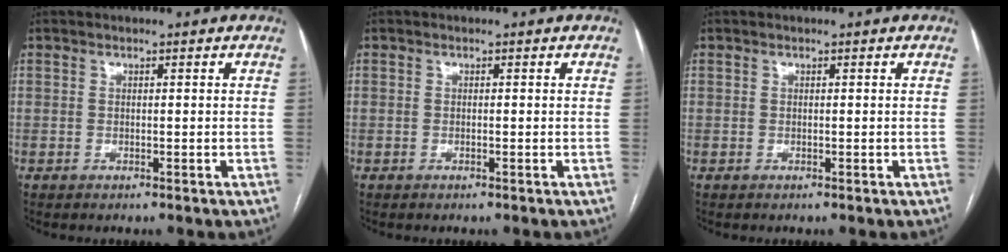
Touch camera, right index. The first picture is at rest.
{"total": 0.0}
{"total": 0.0}